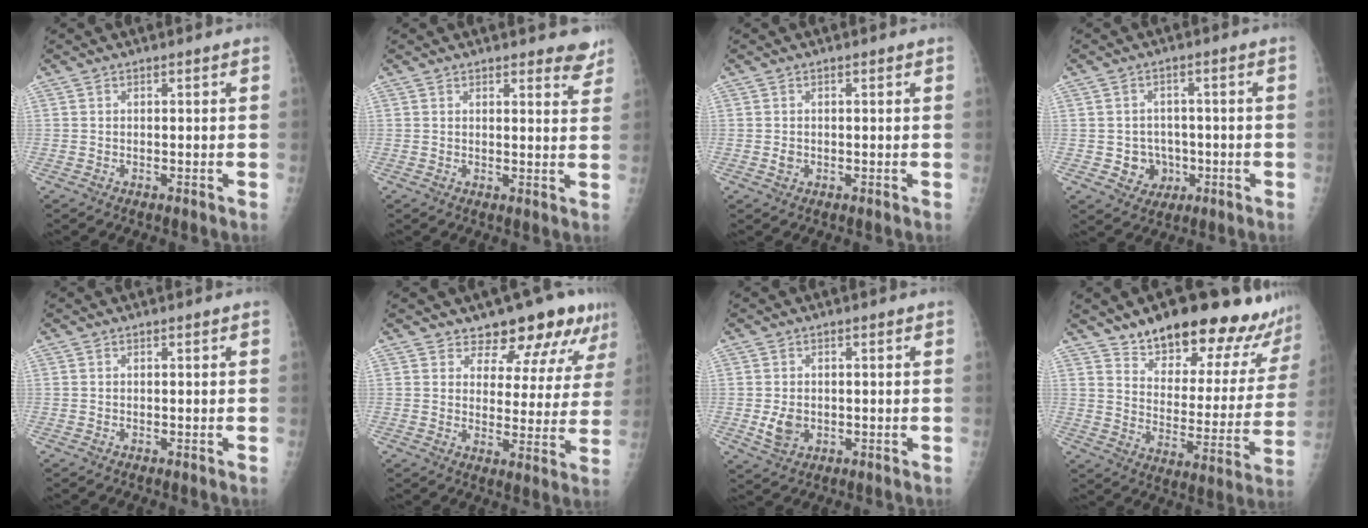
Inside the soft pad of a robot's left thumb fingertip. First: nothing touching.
{"total": 4.6, "force": [4.1, 1.6, 1.6], "torque": [0.007, -0.025, 0.038]}
{"total": 1.1, "force": [-0.1, 1.0, 0.6], "torque": [-0.006, 0.001, 0.000]}
{"total": 5.7, "force": [-1.2, 5.2, 1.8], "torque": [0.003, 0.011, -0.012]}
{"total": 0.0}
{"total": 11.9, "force": [9.6, 5.2, 4.7], "torque": [-0.017, -0.059, 0.114]}
{"total": 4.0, "force": [-0.4, 3.1, 2.5], "torque": [-0.038, -0.003, 0.000]}
{"total": 23.1, "force": [19.3, 7.5, 10.2], "torque": [-0.100, -0.115, 0.267]}